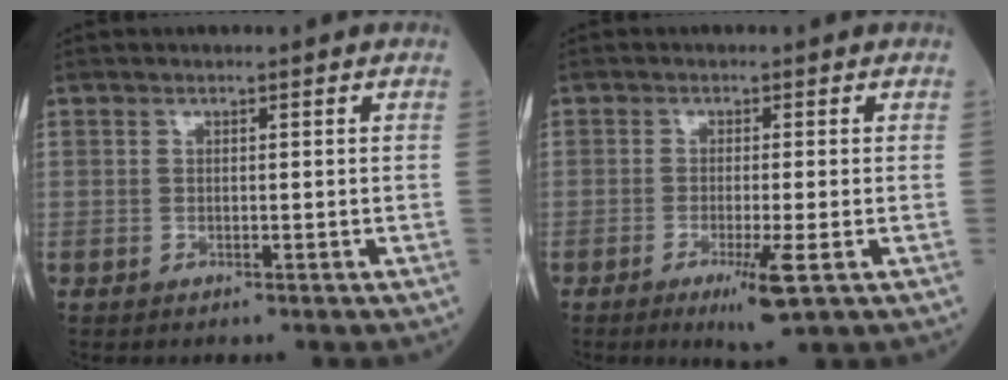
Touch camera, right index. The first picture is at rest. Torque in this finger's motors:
{"motor_torque": [0.78, -0.43, 0.35, 0.11]}